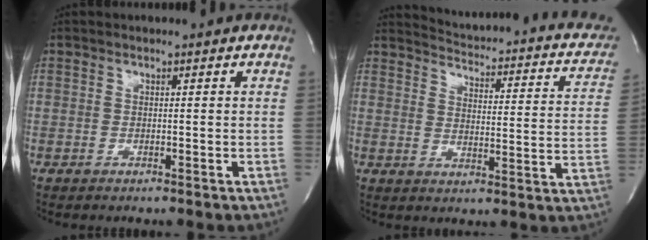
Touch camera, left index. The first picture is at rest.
{"total": 17.8, "force": [15.1, 4.6, 8.4], "torque": [-0.101, -0.028, 0.163]}